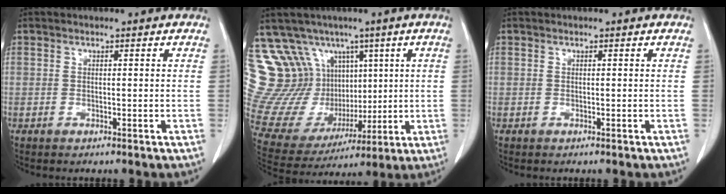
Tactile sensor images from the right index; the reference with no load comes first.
{"total": 20.4, "force": [9.5, 16.5, 7.4], "torque": [-0.177, 0.073, 0.211]}
{"total": 0.0}